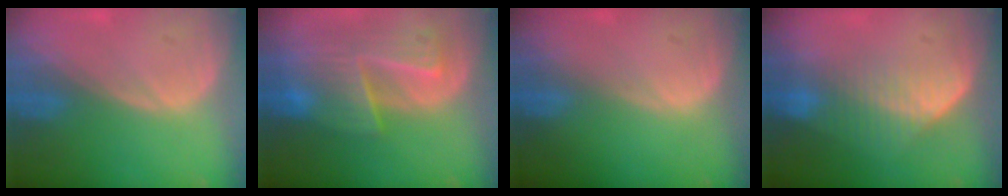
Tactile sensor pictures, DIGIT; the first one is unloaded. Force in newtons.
{"total": 9.5, "press": 8.4, "slide": 4.5}
{"total": 0.0}
{"total": 7.2, "press": 6.1, "slide": 3.8}